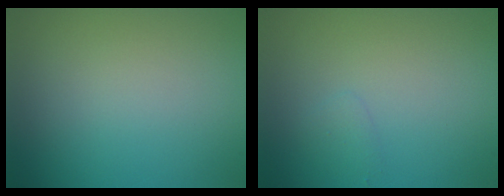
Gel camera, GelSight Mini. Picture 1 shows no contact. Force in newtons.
{"total": 0.8, "press": 0.8, "slide": 0.1}